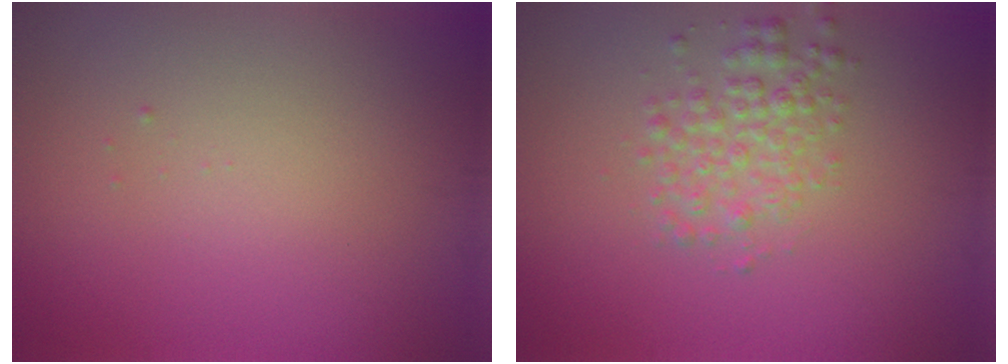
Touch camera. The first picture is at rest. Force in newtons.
{"total": 2.9, "press": 2.9, "slide": 0.1}